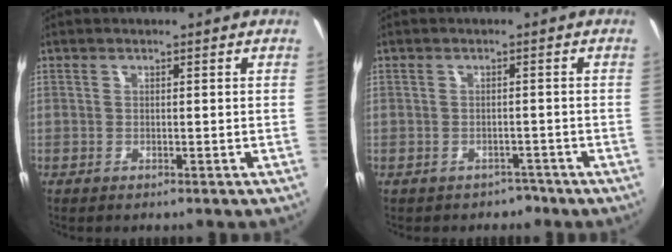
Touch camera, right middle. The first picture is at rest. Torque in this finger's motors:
{"motor_torque": [-0.07, 0.03, -0.01, 0.00]}